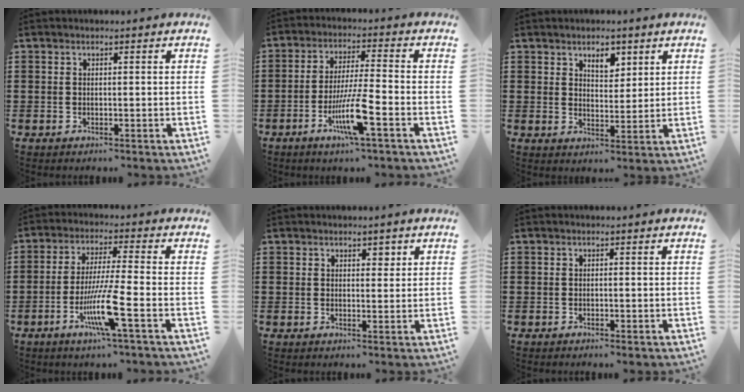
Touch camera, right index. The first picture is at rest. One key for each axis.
{"total": 8.7, "fx": -3.9, "fy": 0.5, "fz": 7.8, "tx": -0.159, "ty": -0.017, "tz": -0.077}
{"total": 4.0, "fx": 2.8, "fy": 2.1, "fz": 1.9, "tx": -0.030, "ty": 0.001, "tz": 0.047}
{"total": 9.2, "fx": -3.8, "fy": 0.1, "fz": 8.4, "tx": -0.172, "ty": -0.018, "tz": -0.076}
{"total": 1.6, "fx": 1.1, "fy": 0.9, "fz": 0.8, "tx": -0.009, "ty": 0.003, "tz": 0.018}
{"total": 0.5, "fx": -0.5, "fy": 0.1, "fz": 0.1, "tx": -0.002, "ty": -0.001, "tz": -0.010}